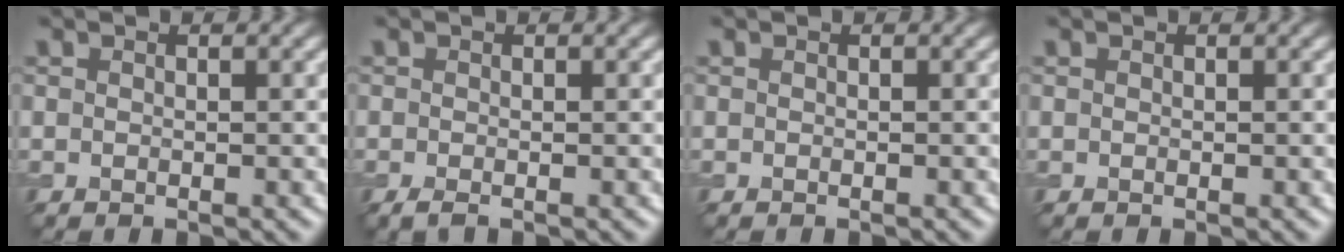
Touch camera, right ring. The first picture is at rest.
{"total": 1.1, "force": [-0.7, 0.2, 0.9], "torque": [-0.018, -0.006, -0.015]}
{"total": 0.0}
{"total": 0.0}